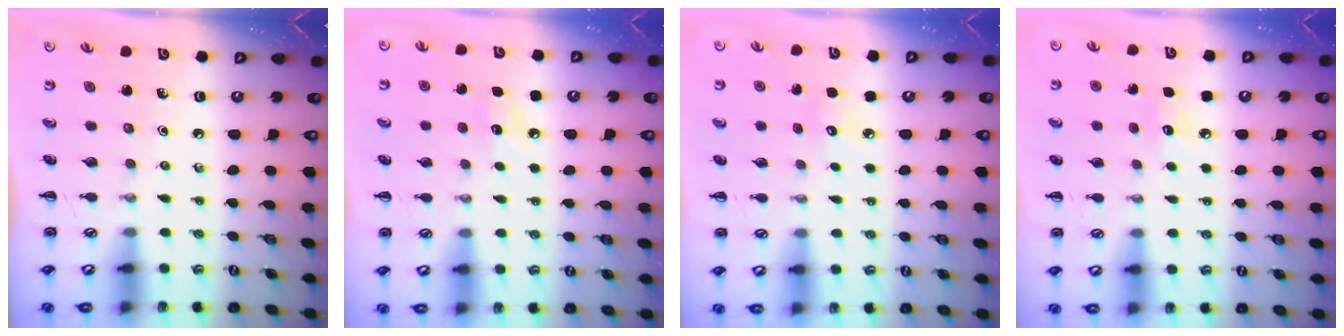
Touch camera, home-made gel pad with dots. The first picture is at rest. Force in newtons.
{"total": 6.3, "press": 6.1, "slide": 1.7}
{"total": 5.0, "press": 4.8, "slide": 1.2}
{"total": 5.9, "press": 5.7, "slide": 1.4}